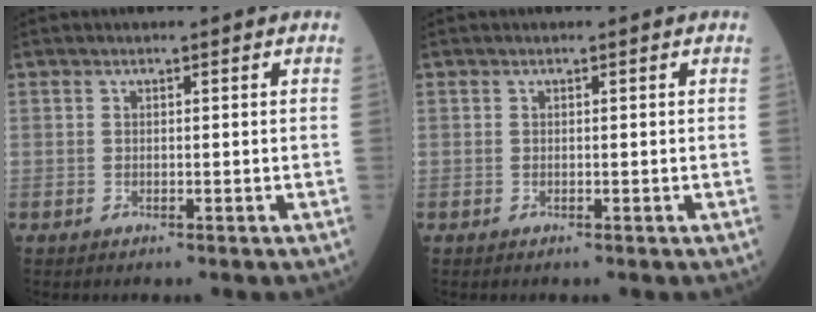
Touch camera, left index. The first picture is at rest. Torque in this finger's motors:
{"motor_torque": [0.00, 0.00, 0.00, 0.00]}